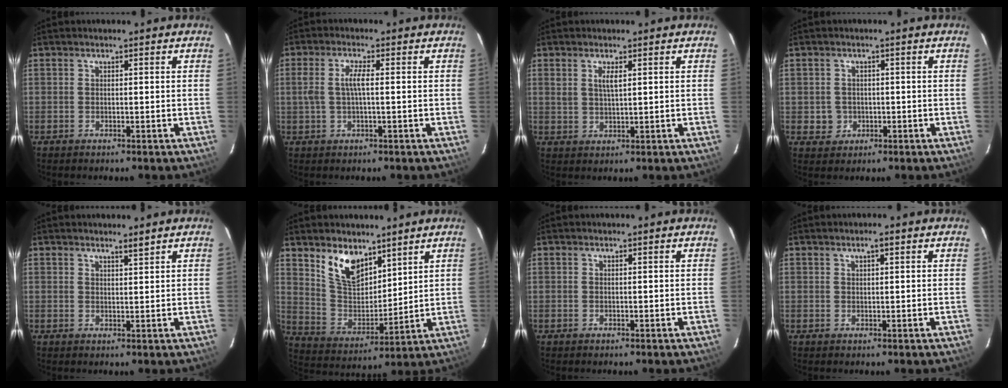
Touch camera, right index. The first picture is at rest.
{"total": 3.8, "force": [-0.1, 0.7, 3.8], "torque": [-0.076, 0.005, 0.000]}
{"total": 2.5, "force": [1.1, 0.8, 2.1], "torque": [-0.040, 0.000, 0.020]}
{"total": 3.5, "force": [-0.4, 3.5, 0.3], "torque": [-0.007, 0.012, 0.002]}
{"total": 1.4, "force": [1.2, 0.0, 0.7], "torque": [-0.010, -0.001, 0.019]}
{"total": 11.1, "force": [7.4, 5.9, 5.9], "torque": [-0.113, 0.002, 0.151]}
{"total": 0.0}
{"total": 1.5, "force": [0.8, 0.4, 1.1], "torque": [-0.019, 0.007, 0.012]}